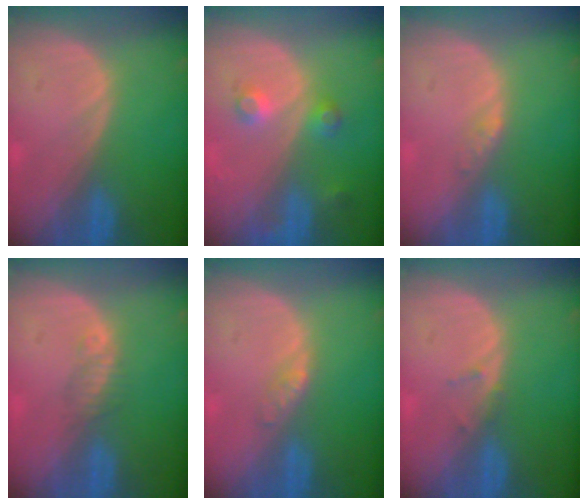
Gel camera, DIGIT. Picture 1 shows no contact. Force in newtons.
{"total": 3.9, "press": 3.6, "slide": 1.5}
{"total": 1.2, "press": 1.2, "slide": 0.1}
{"total": 1.8, "press": 1.6, "slide": 0.8}
{"total": 1.7, "press": 1.7, "slide": 0.2}
{"total": 1.1, "press": 0.8, "slide": 0.7}